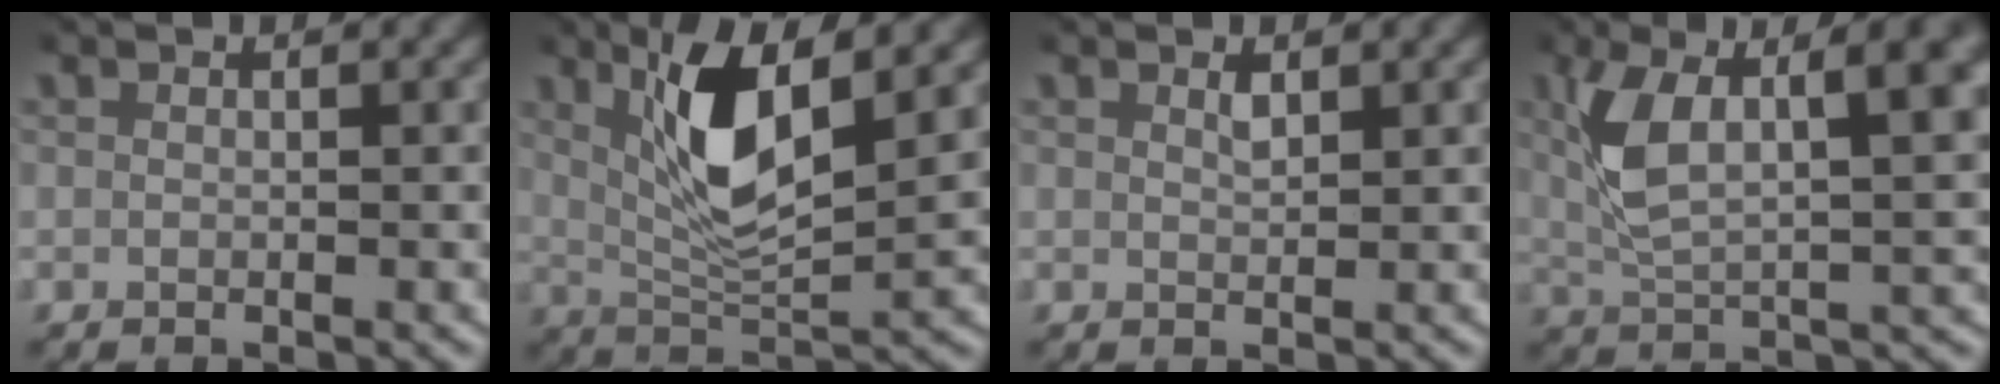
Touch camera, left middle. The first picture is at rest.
{"total": 6.3, "force": [2.5, 1.6, 5.6], "torque": [-0.099, 0.002, 0.045]}
{"total": 0.9, "force": [0.7, 0.2, 0.6], "torque": [-0.010, -0.004, 0.017]}
{"total": 8.3, "force": [2.1, 3.5, 7.2], "torque": [-0.124, 0.008, 0.037]}